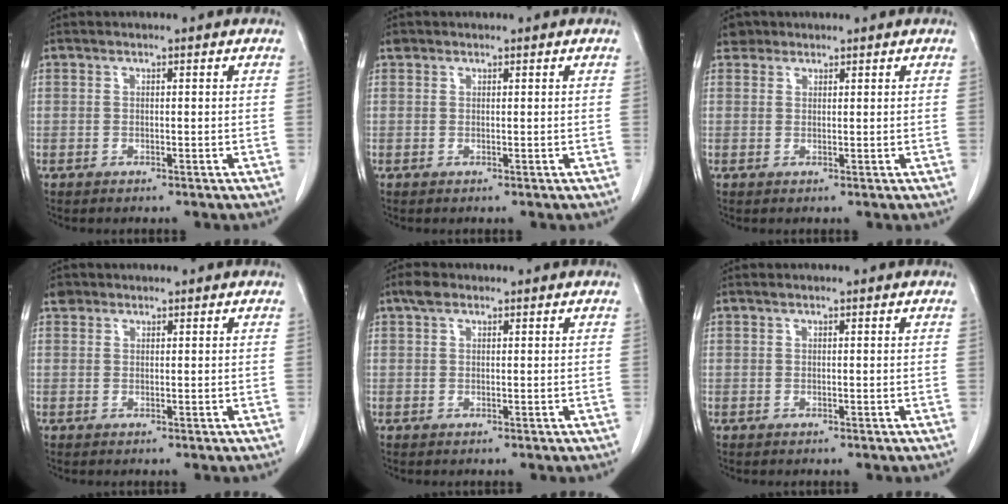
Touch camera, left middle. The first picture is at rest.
{"total": 0.9, "force": [0.7, 0.6, 0.0], "torque": [-0.002, 0.009, 0.011]}
{"total": 1.9, "force": [1.4, 1.2, -0.1], "torque": [0.002, 0.009, 0.022]}
{"total": 1.4, "force": [1.0, 1.0, 0.1], "torque": [0.001, 0.009, 0.014]}
{"total": 1.8, "force": [1.2, 1.0, 0.9], "torque": [-0.022, 0.014, 0.021]}
{"total": 0.0}